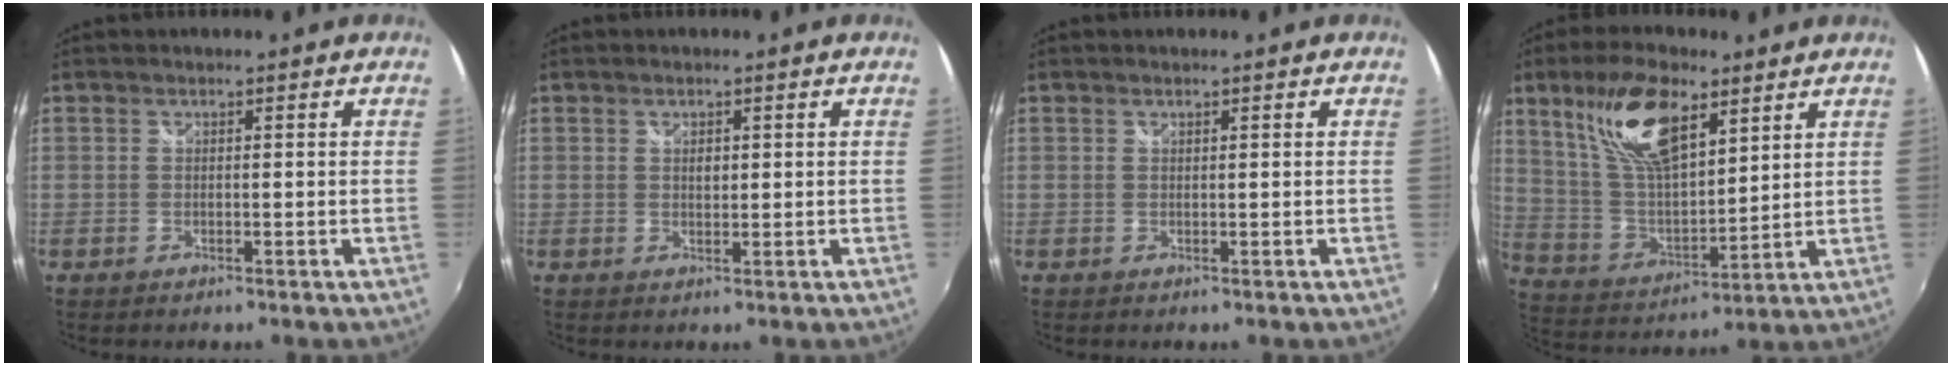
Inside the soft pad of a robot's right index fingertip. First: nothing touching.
{"total": 1.4, "force": [0.5, 1.0, 0.9], "torque": [-0.012, 0.002, 0.008]}
{"total": 0.0}
{"total": 16.7, "force": [9.2, 6.9, 12.2], "torque": [-0.235, 0.014, 0.182]}